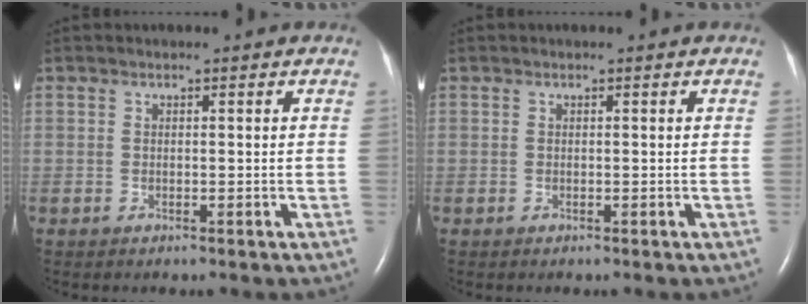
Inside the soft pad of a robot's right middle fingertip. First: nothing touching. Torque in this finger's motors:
{"motor_torque": [0.00, 0.00, 0.00, 0.01]}